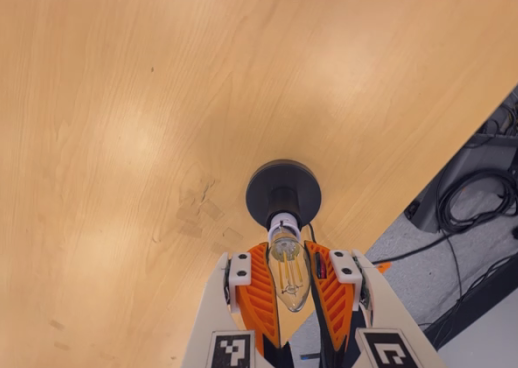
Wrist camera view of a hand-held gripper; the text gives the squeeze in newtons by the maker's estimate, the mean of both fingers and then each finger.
{"total": 22.4, "left": 24.3, "right": 20.5}